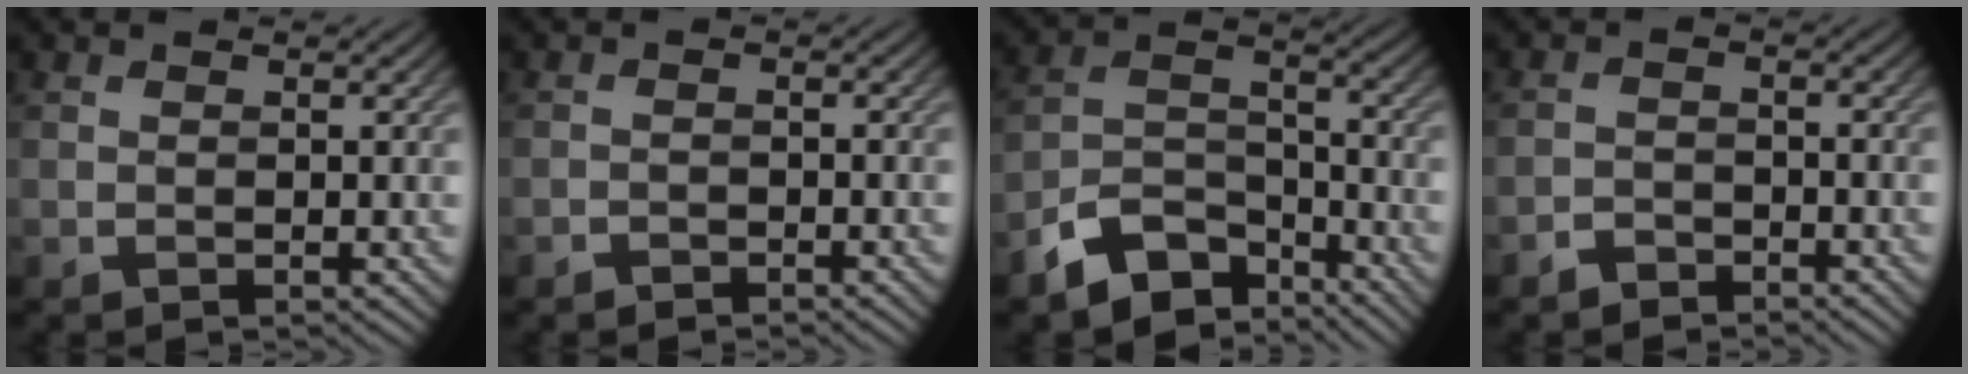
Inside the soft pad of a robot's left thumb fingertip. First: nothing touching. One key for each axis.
{"total": 1.1, "fx": -1.0, "fy": 0.4, "fz": 0.2, "tx": -0.002, "ty": -0.001, "tz": -0.021}
{"total": 9.2, "fx": -6.9, "fy": 4.3, "fz": 4.2, "tx": -0.081, "ty": -0.011, "tz": -0.137}
{"total": 2.2, "fx": -2.0, "fy": 0.8, "fz": 0.5, "tx": -0.006, "ty": 0.004, "tz": -0.042}